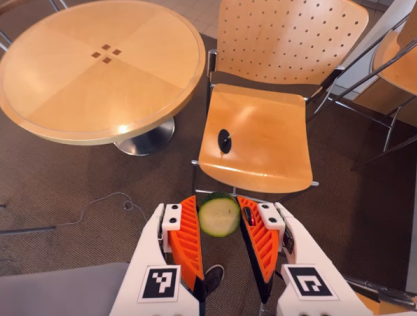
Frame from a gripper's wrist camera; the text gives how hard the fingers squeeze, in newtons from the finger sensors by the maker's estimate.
{"total": 8.2, "left": 7.5, "right": 8.9}